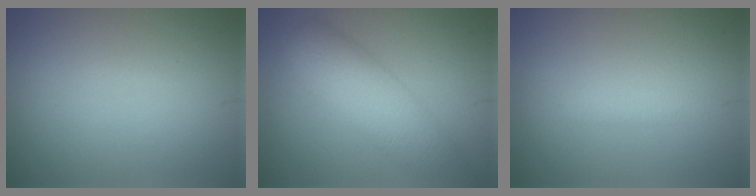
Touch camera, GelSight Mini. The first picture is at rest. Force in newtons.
{"total": 6.4, "press": 6.4, "slide": 0.3}
{"total": 1.4, "press": 1.4, "slide": 0.1}